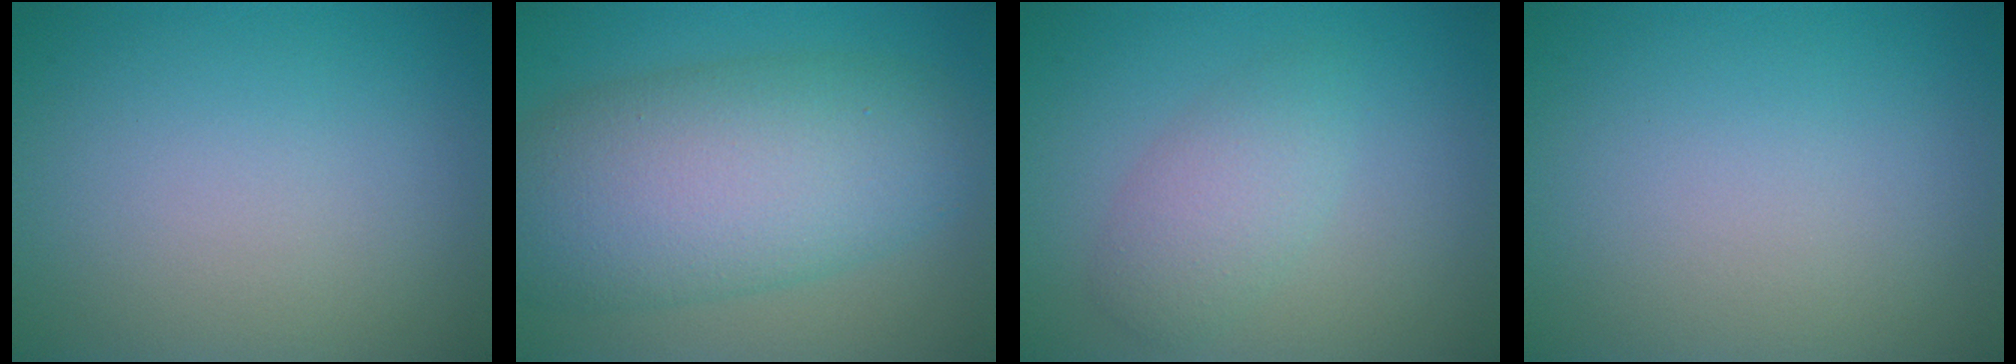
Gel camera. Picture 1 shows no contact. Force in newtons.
{"total": 10.1, "press": 10.1, "slide": 0.2}
{"total": 2.9, "press": 2.9, "slide": 0.2}
{"total": 0.0}